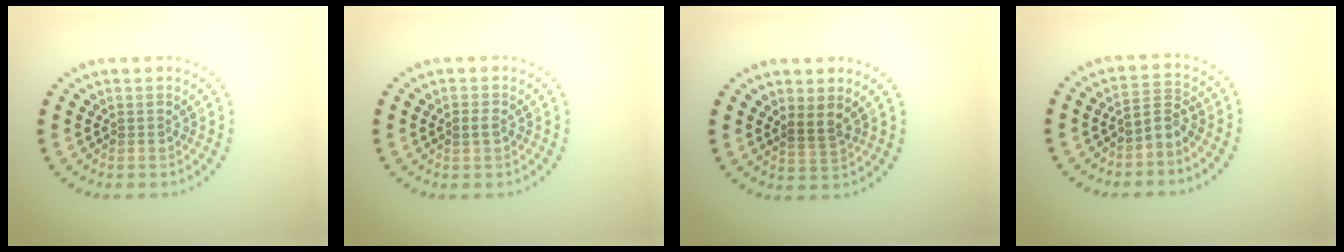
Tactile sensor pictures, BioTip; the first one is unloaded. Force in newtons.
{"total": 0.9, "press": 0.9, "slide": 0.0}
{"total": 1.6, "press": 1.2, "slide": 1.0}
{"total": 2.1, "press": 1.4, "slide": 1.5}